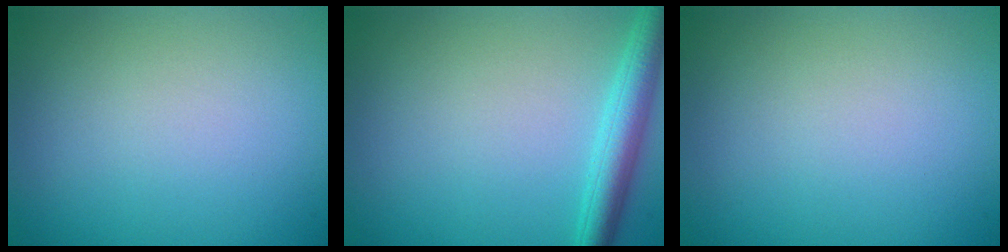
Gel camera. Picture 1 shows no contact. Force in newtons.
{"total": 3.6, "press": 3.6, "slide": 0.1}
{"total": 0.0}